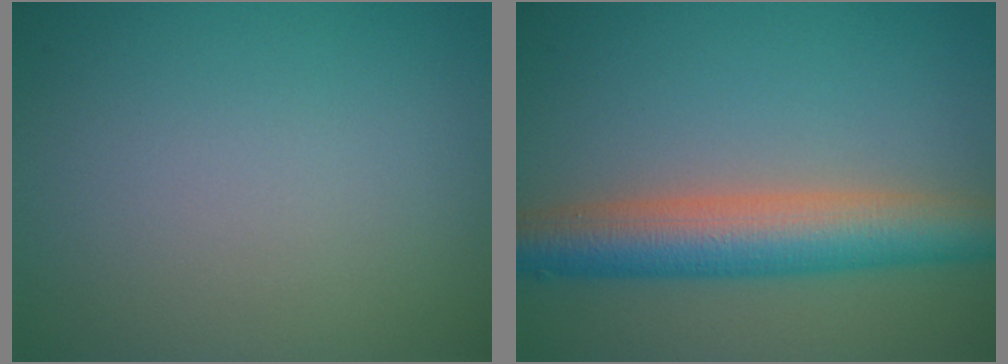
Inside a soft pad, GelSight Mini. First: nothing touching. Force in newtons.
{"total": 7.1, "press": 7.1, "slide": 0.2}